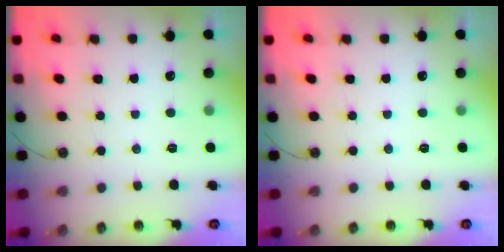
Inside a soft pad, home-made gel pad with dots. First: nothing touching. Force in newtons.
{"total": 0.0}